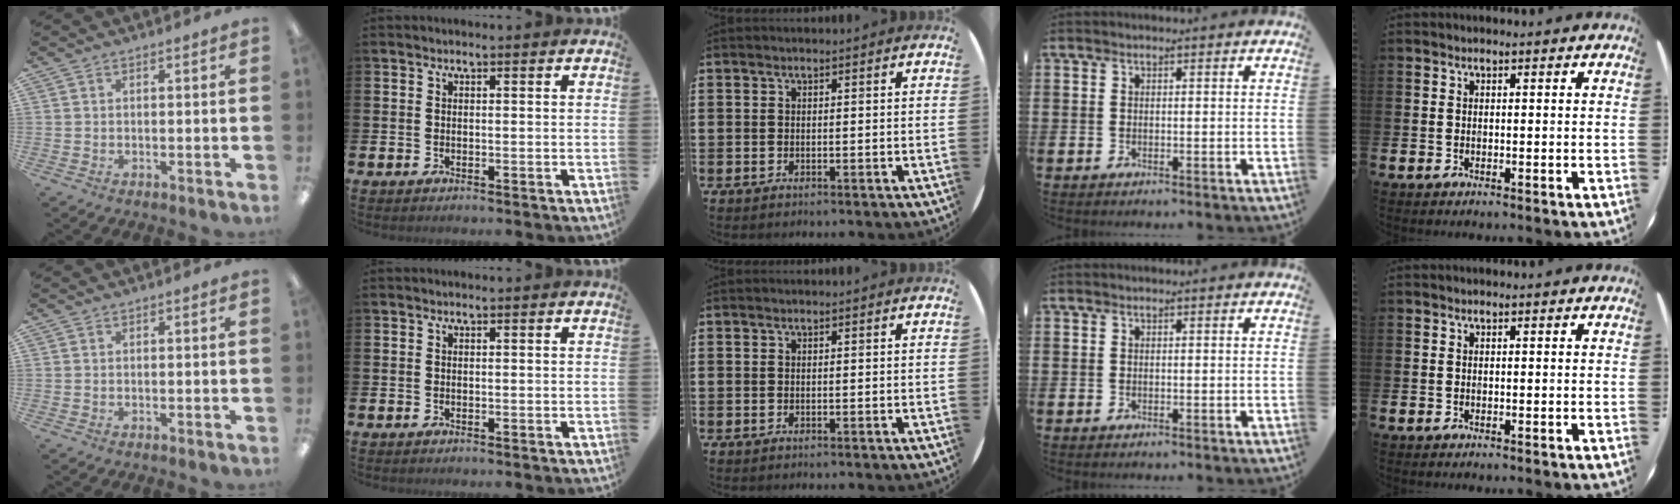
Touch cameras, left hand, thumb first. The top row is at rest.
{}